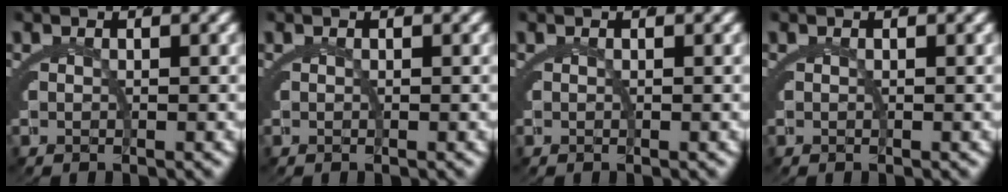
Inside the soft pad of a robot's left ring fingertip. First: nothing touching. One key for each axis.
{"total": 0.0}
{"total": 0.0}
{"total": 0.0}